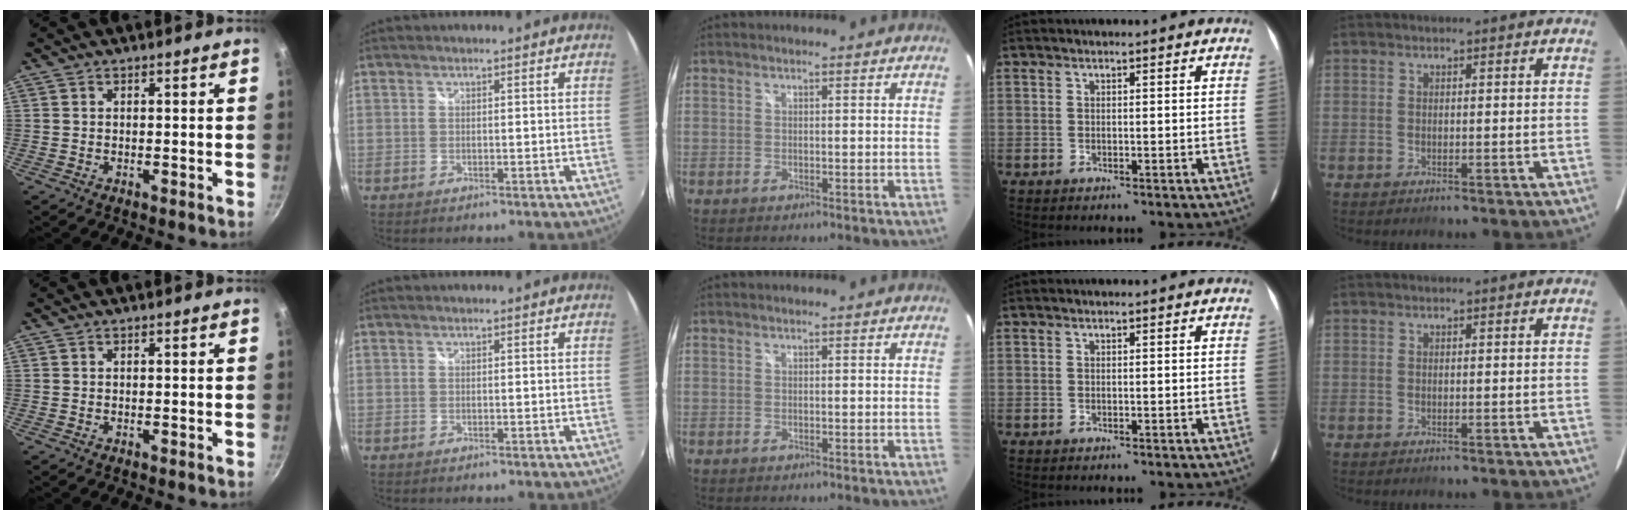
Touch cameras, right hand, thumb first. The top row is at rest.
{}